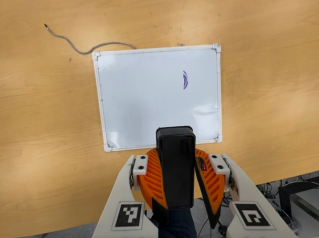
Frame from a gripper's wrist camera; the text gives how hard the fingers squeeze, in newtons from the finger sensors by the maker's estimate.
{"total": 10.0, "left": 10.0, "right": 9.9}